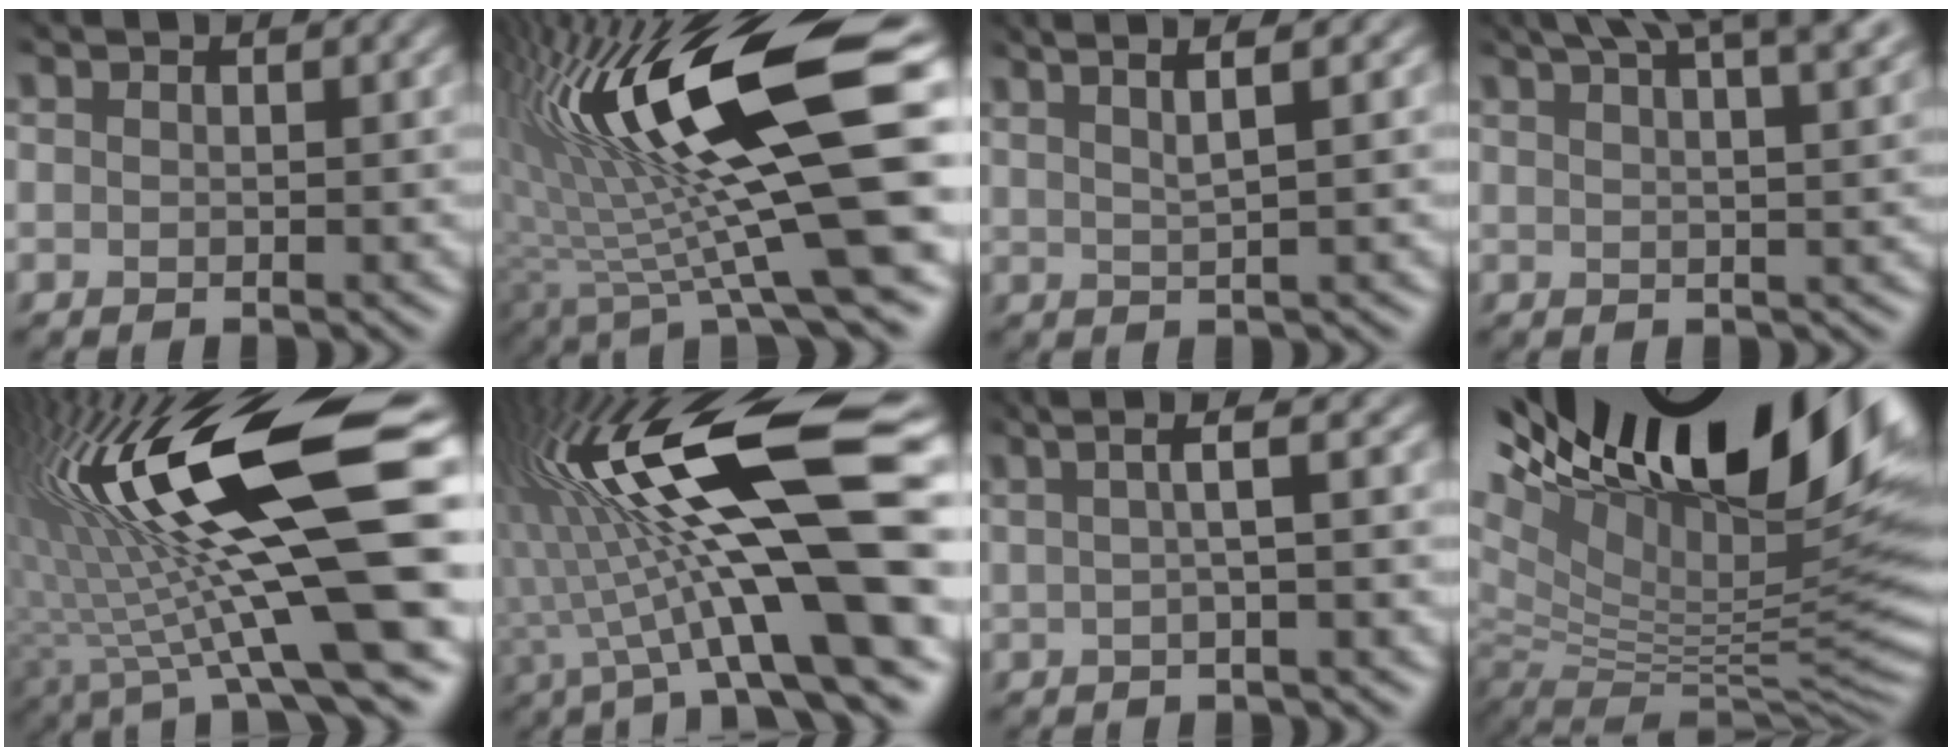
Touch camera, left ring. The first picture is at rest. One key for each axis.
{"total": 15.3, "fx": 2.1, "fy": 3.7, "fz": 14.7, "tx": -0.249, "ty": -0.007, "tz": 0.031}
{"total": 3.7, "fx": 2.1, "fy": 0.6, "fz": 3.1, "tx": -0.033, "ty": 0.017, "tz": 0.010}
{"total": 11.0, "fx": 7.0, "fy": 3.6, "fz": 7.6, "tx": -0.073, "ty": 0.040, "tz": 0.054}
{"total": 17.4, "fx": 2.0, "fy": 4.2, "fz": 16.7, "tx": -0.292, "ty": 0.003, "tz": 0.030}
{"total": 16.0, "fx": 0.4, "fy": 3.4, "fz": 15.7, "tx": -0.264, "ty": 0.015, "tz": -0.002}
{"total": 3.6, "fx": 0.9, "fy": 0.8, "fz": 3.4, "tx": -0.031, "ty": 0.015, "tz": -0.017}
{"total": 19.1, "fx": 7.8, "fy": 8.4, "fz": 15.2, "tx": -0.209, "ty": 0.019, "tz": 0.148}